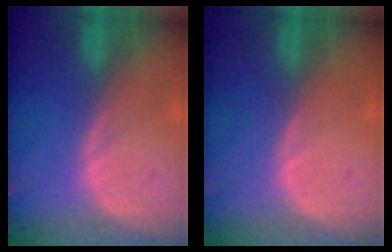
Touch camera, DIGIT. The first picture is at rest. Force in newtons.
{"total": 0.0}